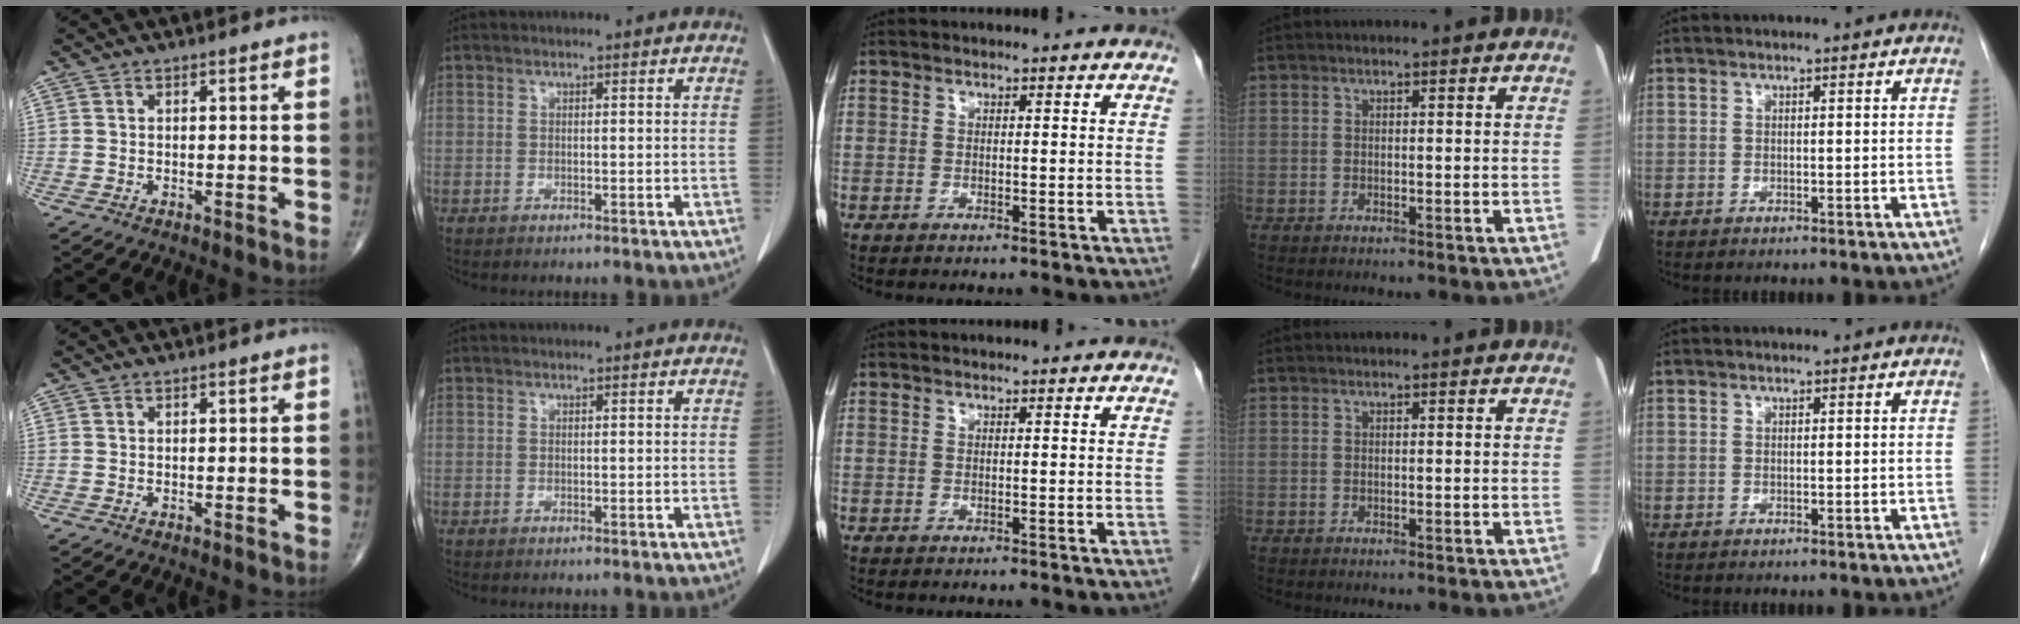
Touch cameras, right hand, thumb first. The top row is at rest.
{}